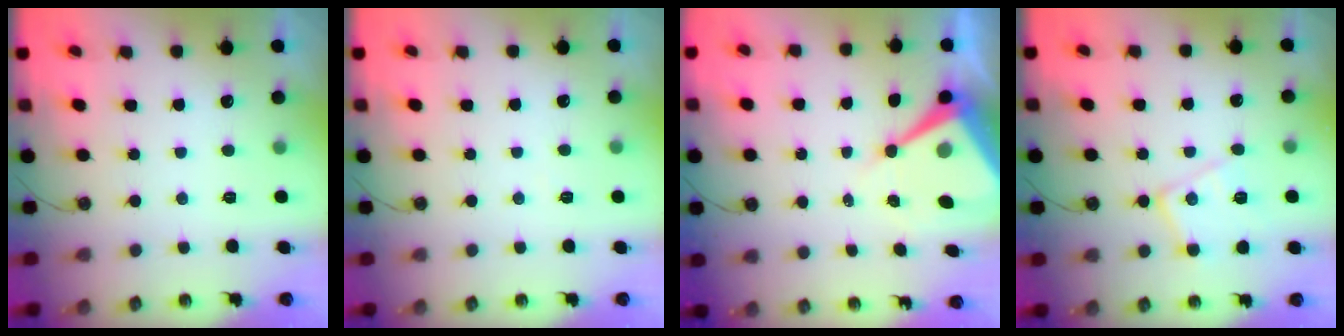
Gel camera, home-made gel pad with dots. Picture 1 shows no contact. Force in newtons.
{"total": 2.1, "press": 2.1, "slide": 0.5}
{"total": 11.0, "press": 11.0, "slide": 0.9}
{"total": 13.0, "press": 13.0, "slide": 0.7}